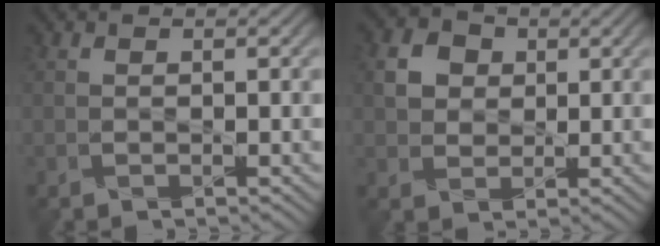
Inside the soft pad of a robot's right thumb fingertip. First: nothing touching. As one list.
[{"total": 4.0, "force": [1.0, 3.5, 1.7], "torque": [-0.043, 0.005, 0.014]}]